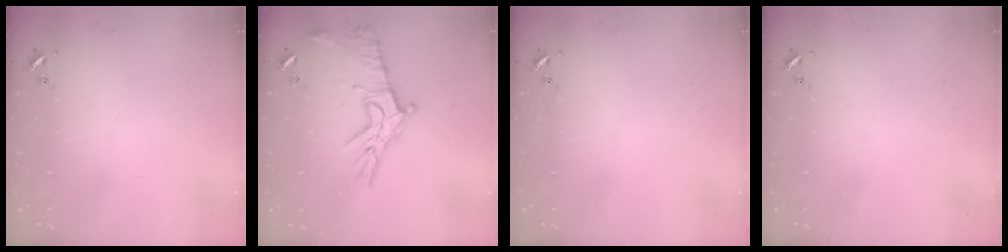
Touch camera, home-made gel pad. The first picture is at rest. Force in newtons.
{"total": 13.9, "press": 13.8, "slide": 0.9}
{"total": 0.0}
{"total": 0.0}